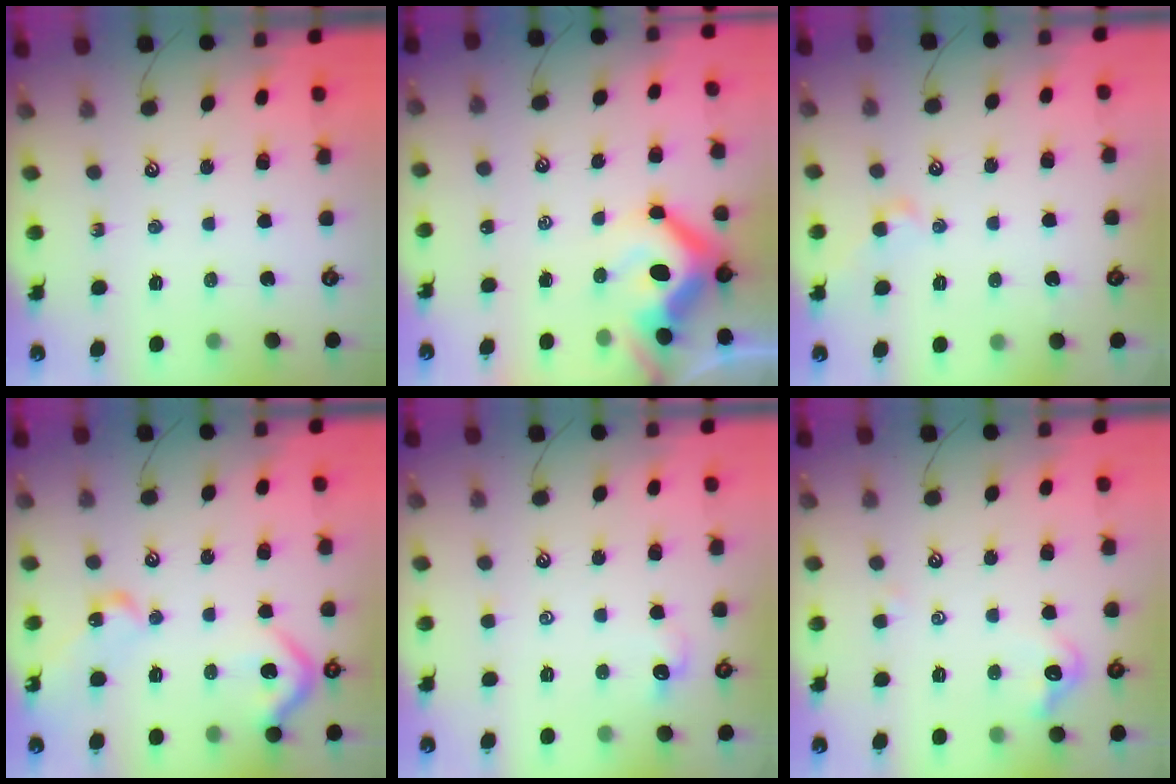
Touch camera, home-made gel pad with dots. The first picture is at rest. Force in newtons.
{"total": 13.0, "press": 12.9, "slide": 1.7}
{"total": 1.6, "press": 1.4, "slide": 0.6}
{"total": 11.6, "press": 11.5, "slide": 1.2}
{"total": 1.0, "press": 0.8, "slide": 0.6}
{"total": 1.3, "press": 1.1, "slide": 0.7}